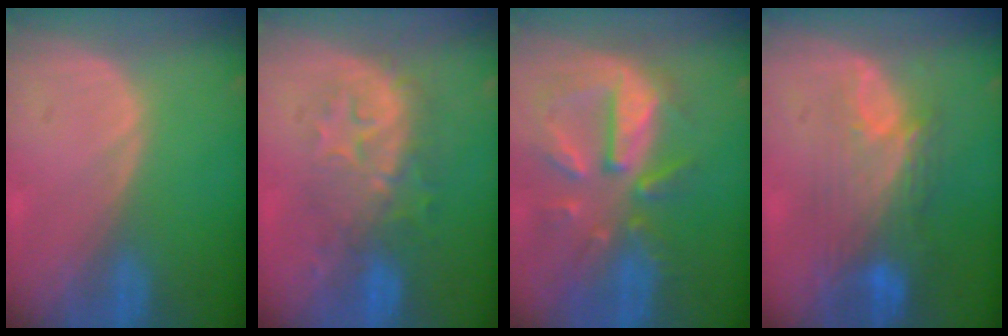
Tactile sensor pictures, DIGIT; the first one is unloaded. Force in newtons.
{"total": 8.4, "press": 8.3, "slide": 1.4}
{"total": 10.6, "press": 9.4, "slide": 4.9}
{"total": 9.6, "press": 8.1, "slide": 5.1}